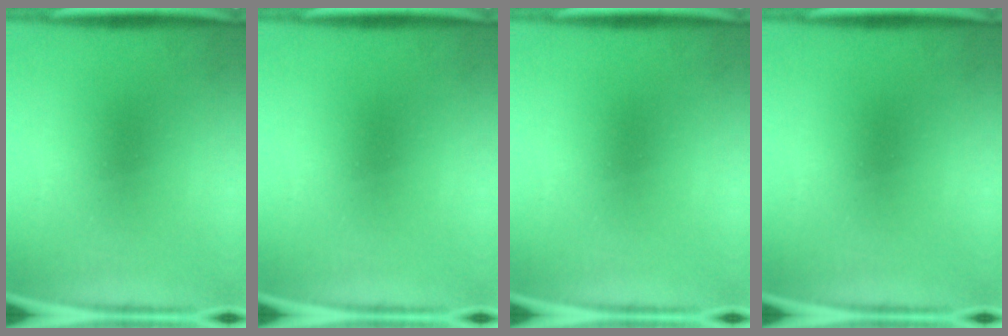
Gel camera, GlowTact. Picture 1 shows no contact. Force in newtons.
{"total": 0.0}
{"total": 0.0}
{"total": 0.0}